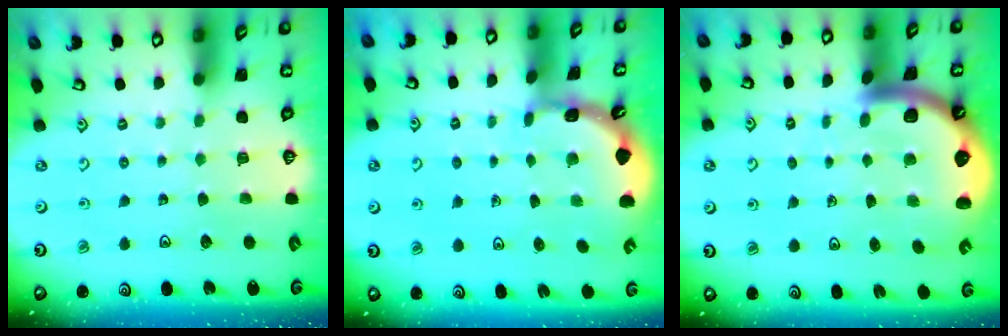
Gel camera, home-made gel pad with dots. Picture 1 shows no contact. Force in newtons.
{"total": 1.6, "press": 1.6, "slide": 0.1}
{"total": 5.9, "press": 5.8, "slide": 0.7}